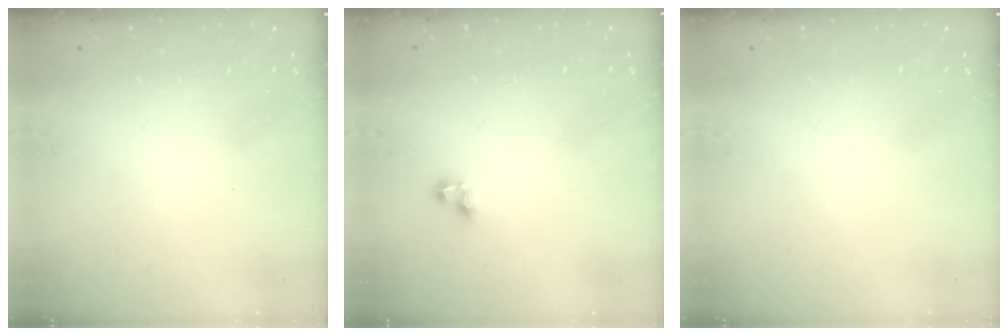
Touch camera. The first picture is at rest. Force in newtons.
{"total": 3.6, "press": 3.6, "slide": 0.1}
{"total": 0.0}